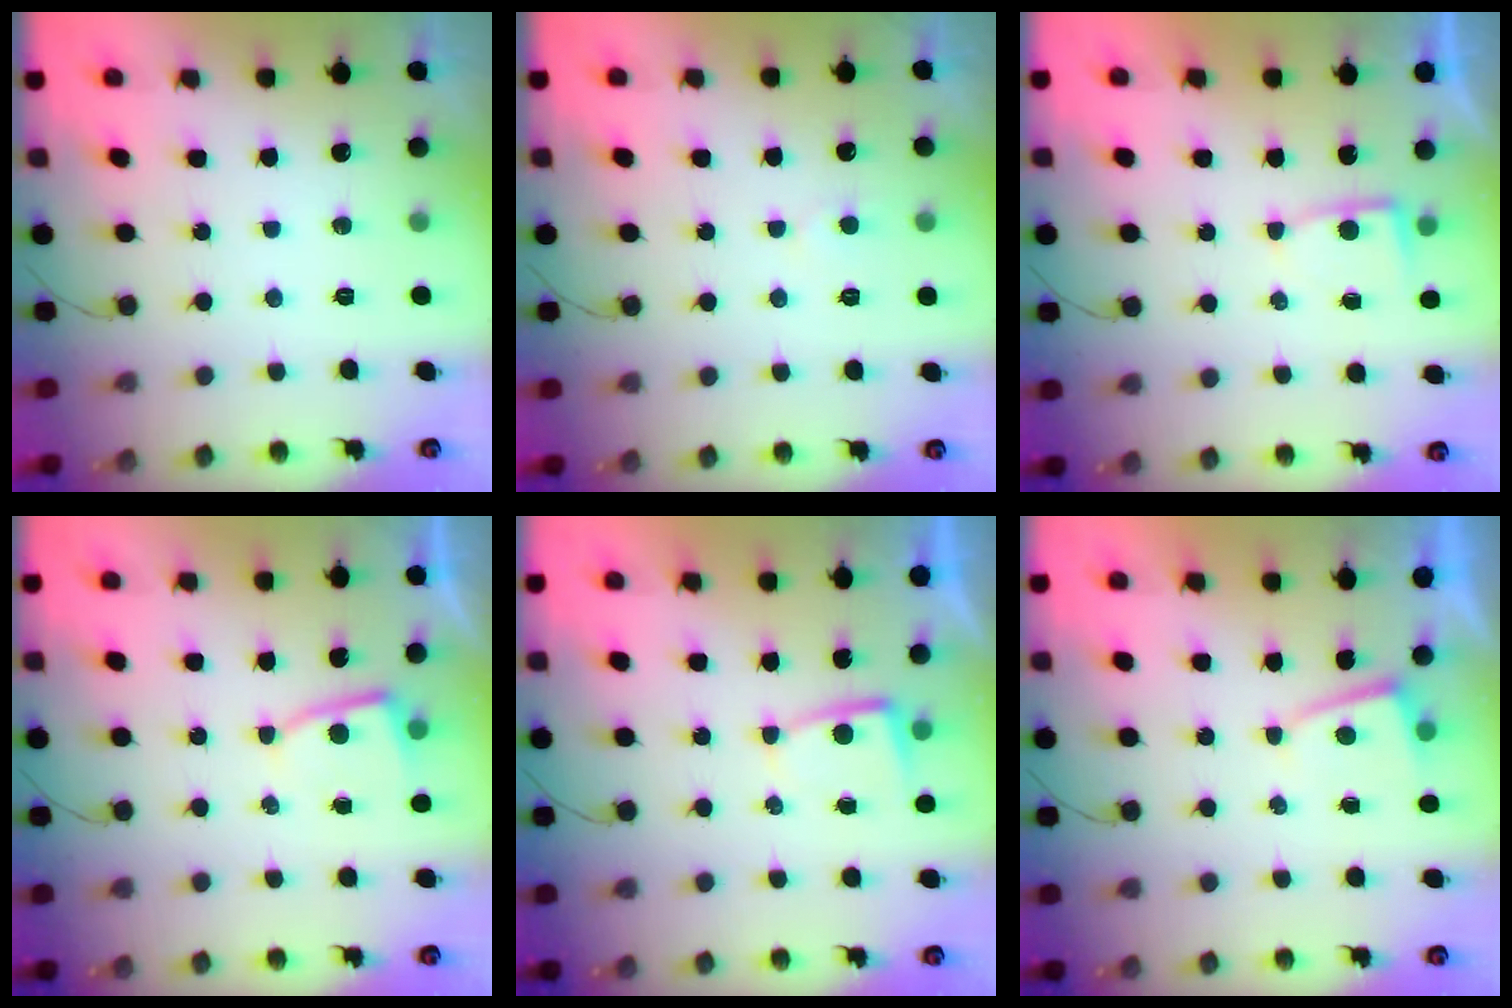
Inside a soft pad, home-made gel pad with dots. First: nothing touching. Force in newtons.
{"total": 2.8, "press": 2.8, "slide": 0.2}
{"total": 3.3, "press": 3.3, "slide": 0.4}
{"total": 4.1, "press": 4.1, "slide": 0.4}
{"total": 2.0, "press": 2.0, "slide": 0.3}
{"total": 2.0, "press": 2.0, "slide": 0.3}